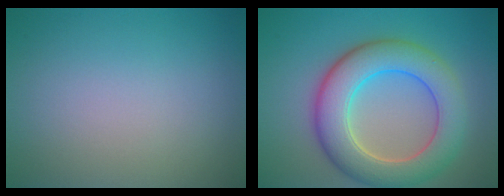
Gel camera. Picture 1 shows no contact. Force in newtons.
{"total": 8.1, "press": 8.1, "slide": 0.5}